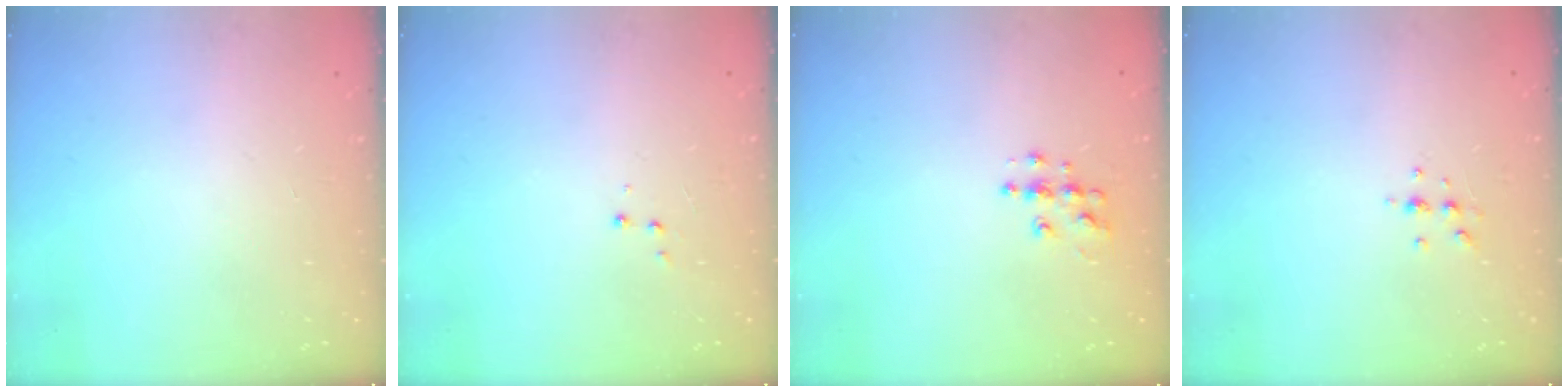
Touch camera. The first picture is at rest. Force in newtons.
{"total": 3.6, "press": 3.5, "slide": 0.7}
{"total": 6.2, "press": 6.2, "slide": 0.2}
{"total": 5.2, "press": 5.1, "slide": 0.9}